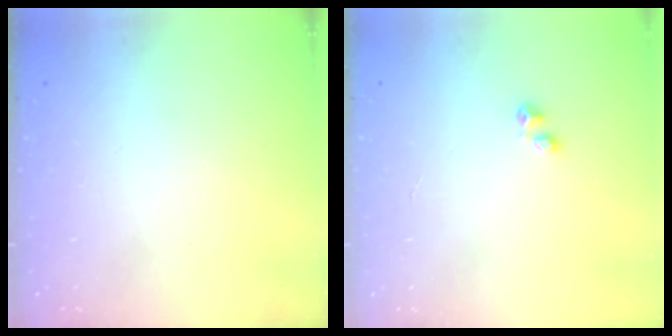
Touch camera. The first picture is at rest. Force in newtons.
{"total": 2.4, "press": 2.4, "slide": 0.4}